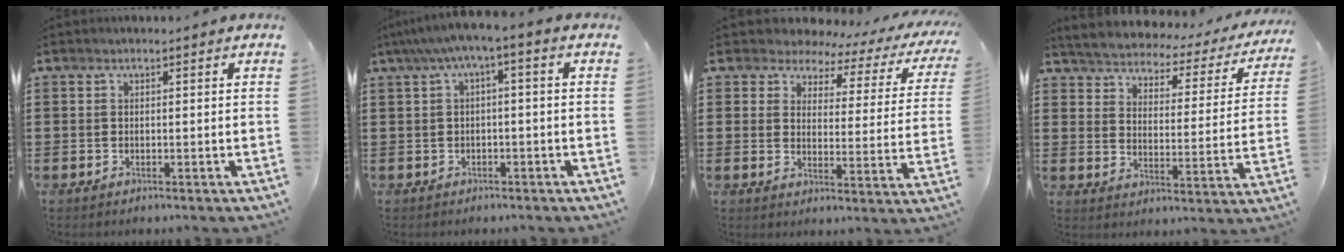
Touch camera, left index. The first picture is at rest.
{"total": 3.4, "force": [-1.7, 0.5, 2.9], "torque": [-0.050, 0.003, -0.039]}
{"total": 4.0, "force": [3.3, 2.1, 1.0], "torque": [-0.037, -0.020, 0.050]}
{"total": 2.9, "force": [2.9, 0.1, 0.0], "torque": [-0.024, -0.032, 0.040]}